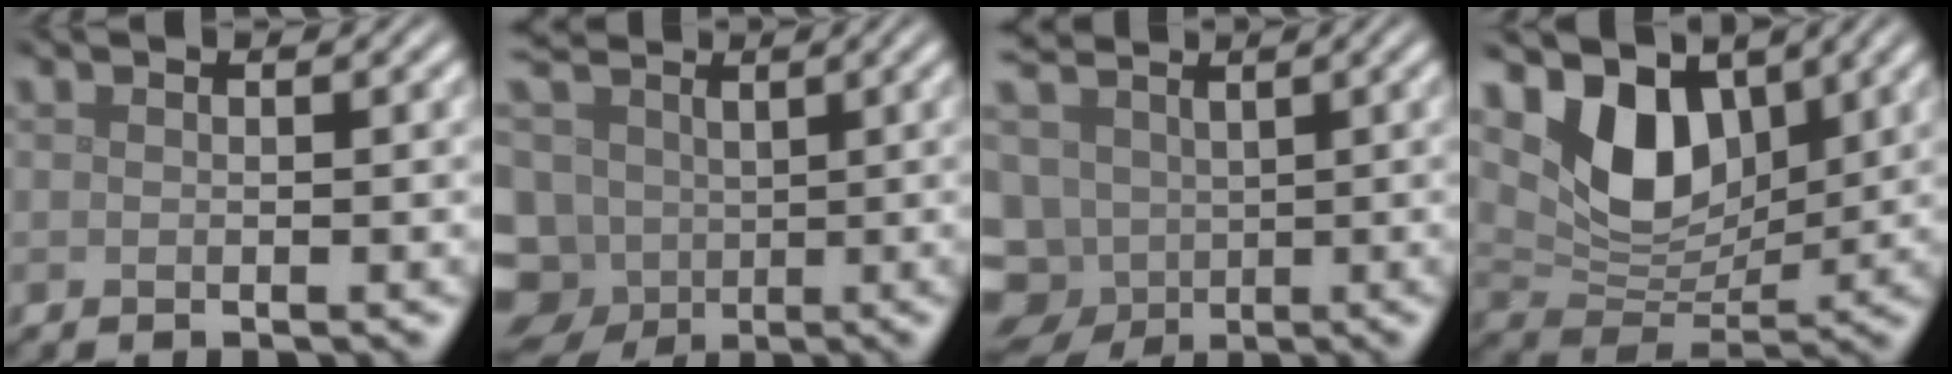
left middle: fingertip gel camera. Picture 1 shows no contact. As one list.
[{"total": 13.4, "force": [-0.1, 11.3, 7.2], "torque": [-0.183, 0.025, -0.030]}, {"total": 13.4, "force": [-2.3, 11.3, 6.8], "torque": [-0.167, 0.013, -0.054]}, {"total": 6.4, "force": [3.2, 3.9, 4.0], "torque": [-0.083, -0.013, 0.054]}]